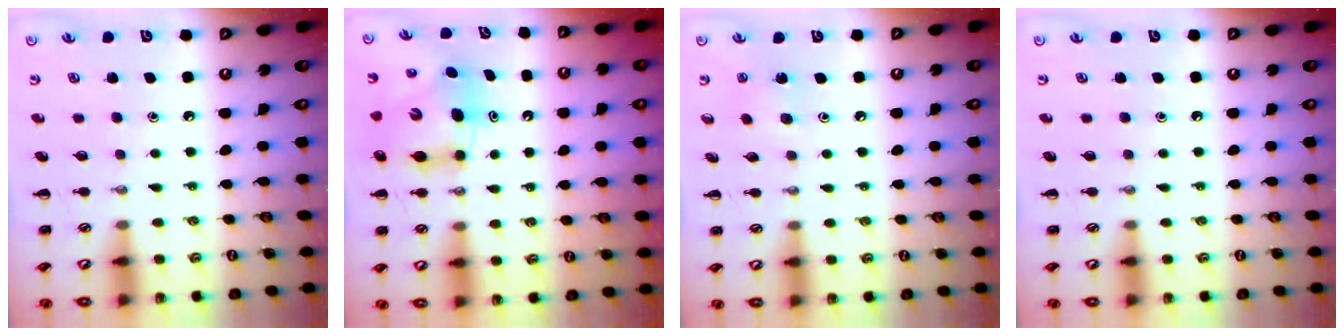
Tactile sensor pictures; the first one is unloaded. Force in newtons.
{"total": 8.9, "press": 8.7, "slide": 1.9}
{"total": 6.5, "press": 6.3, "slide": 1.4}
{"total": 0.0}